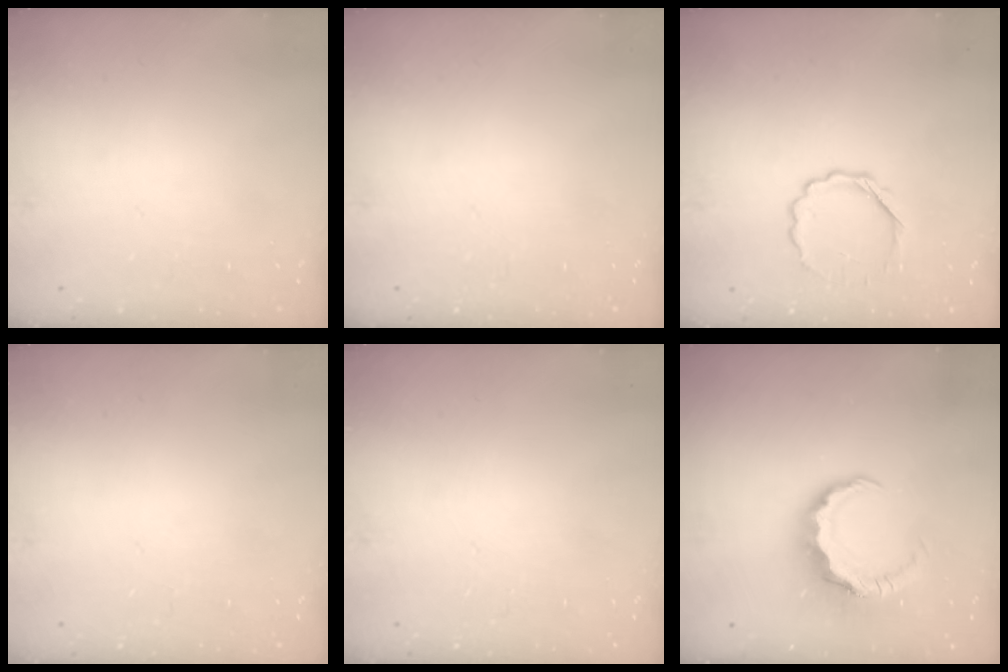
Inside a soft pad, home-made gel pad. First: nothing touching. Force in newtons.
{"total": 0.0}
{"total": 5.4, "press": 5.2, "slide": 1.4}
{"total": 0.0}
{"total": 0.0}
{"total": 7.8, "press": 7.8, "slide": 0.6}